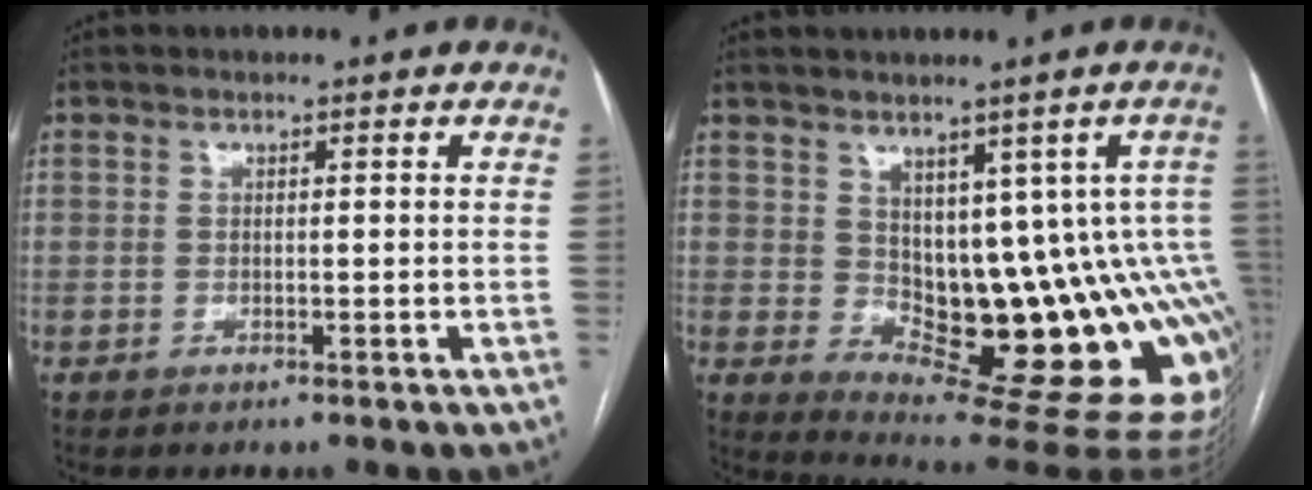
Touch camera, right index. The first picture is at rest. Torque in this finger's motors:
{"motor_torque": [1.89, -0.25, 0.40, 0.06]}